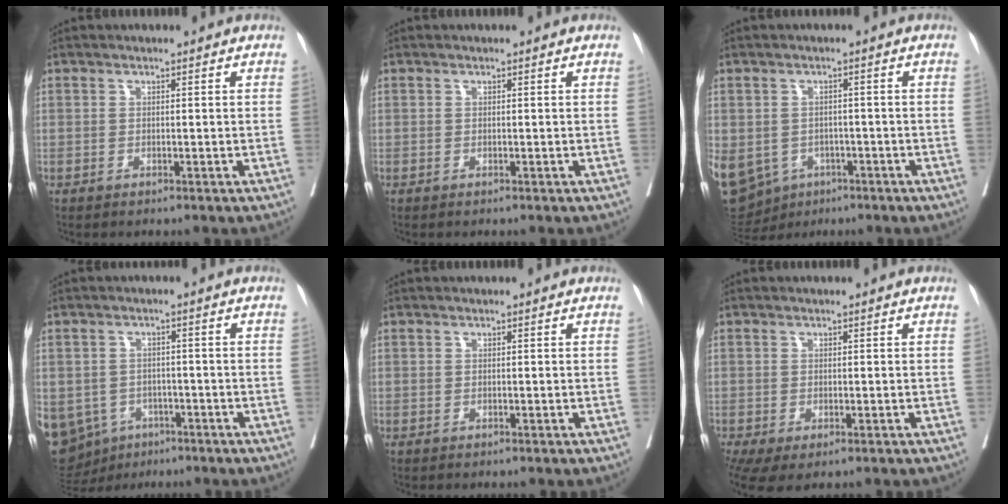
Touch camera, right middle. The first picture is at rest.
{"total": 0.0}
{"total": 25.6, "force": [-9.9, 21.1, 10.4], "torque": [-0.381, -0.015, -0.134]}
{"total": 16.0, "force": [-7.1, 13.1, 5.9], "torque": [-0.181, 0.002, -0.090]}
{"total": 0.0}
{"total": 5.3, "force": [-2.7, 2.4, 3.8], "torque": [-0.078, -0.018, -0.043]}